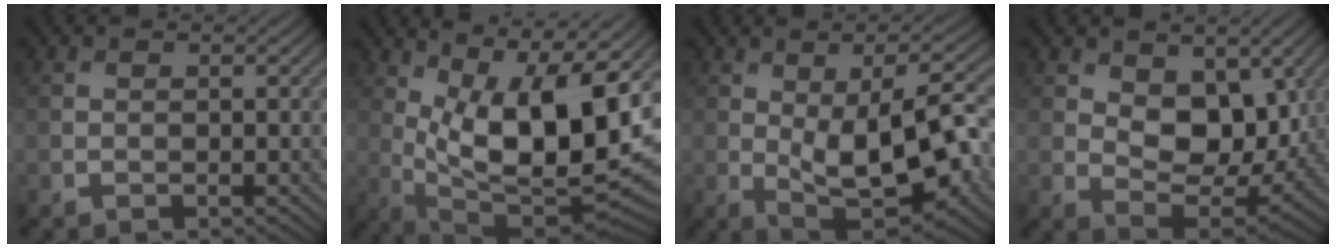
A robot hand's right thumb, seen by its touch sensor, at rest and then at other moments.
{"total": 15.1, "force": [3.8, 5.3, 13.6], "torque": [-0.232, 0.000, 0.076]}
{"total": 12.9, "force": [-1.2, 5.6, 11.5], "torque": [-0.187, -0.003, -0.012]}
{"total": 9.1, "force": [3.2, 5.4, 6.6], "torque": [-0.130, -0.015, 0.051]}